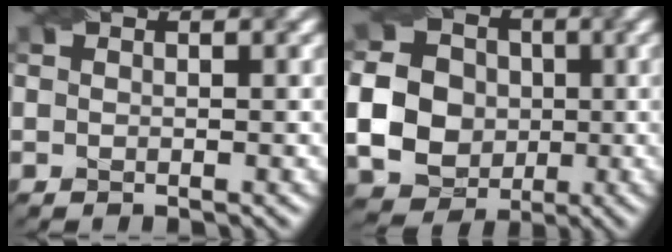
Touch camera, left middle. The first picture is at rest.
{"total": 13.8, "force": [-1.0, 13.0, 4.5], "torque": [-0.129, -0.007, -0.039]}